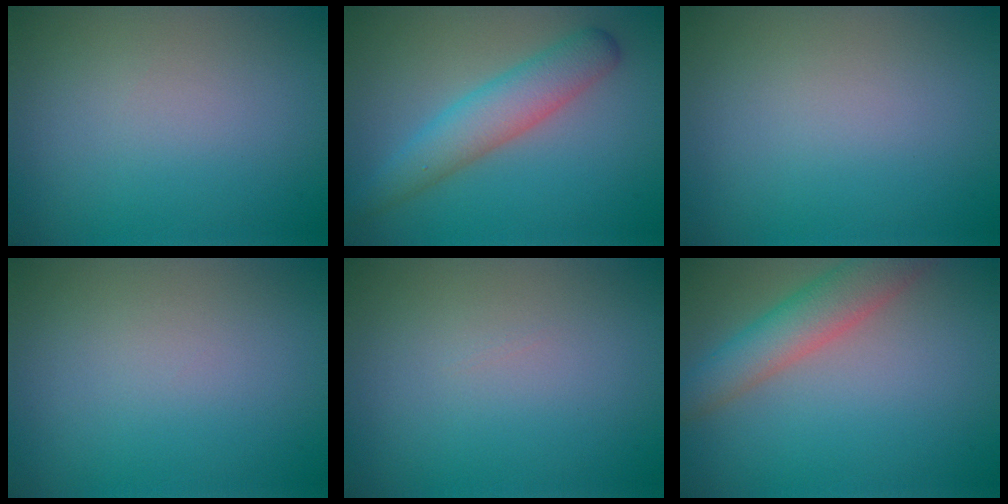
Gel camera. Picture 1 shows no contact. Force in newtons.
{"total": 4.2, "press": 4.2, "slide": 0.2}
{"total": 0.0}
{"total": 0.0}
{"total": 0.0}
{"total": 4.9, "press": 4.9, "slide": 0.3}